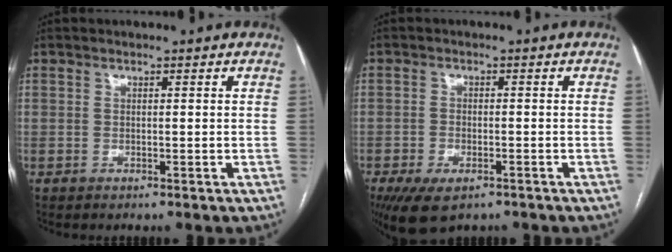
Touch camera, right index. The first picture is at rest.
{"total": 6.7, "force": [-4.4, 3.1, 4.0], "torque": [-0.068, -0.008, -0.070]}